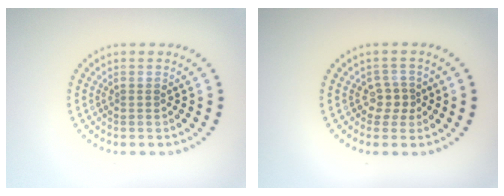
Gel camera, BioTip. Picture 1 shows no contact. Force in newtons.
{"total": 1.8, "press": 1.4, "slide": 1.1}